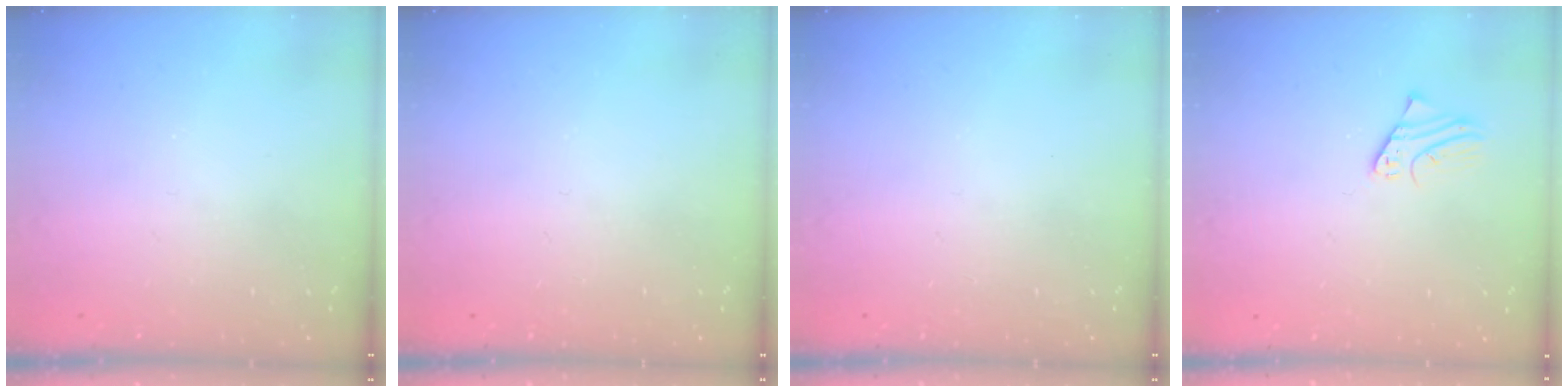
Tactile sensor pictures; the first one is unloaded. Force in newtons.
{"total": 0.0}
{"total": 0.0}
{"total": 1.9, "press": 1.9, "slide": 0.1}